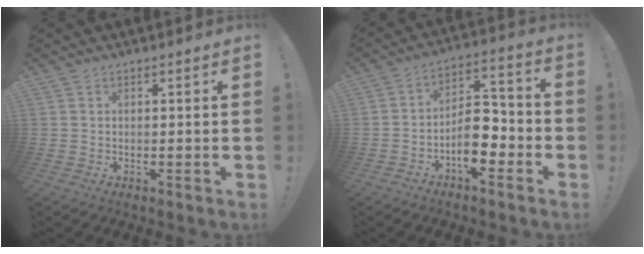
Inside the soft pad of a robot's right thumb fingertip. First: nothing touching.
{"total": 11.0, "force": [-4.8, 5.9, 7.9], "torque": [-0.128, 0.025, -0.083]}